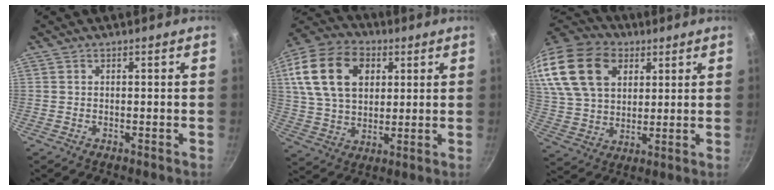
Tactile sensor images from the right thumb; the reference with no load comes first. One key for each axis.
{"total": 19.0, "fx": 5.8, "fy": 13.1, "fz": 12.5, "tx": -0.210, "ty": 0.004, "tz": 0.098}
{"total": 24.0, "fx": 10.1, "fy": 16.3, "fz": 14.5, "tx": -0.285, "ty": 0.005, "tz": 0.188}